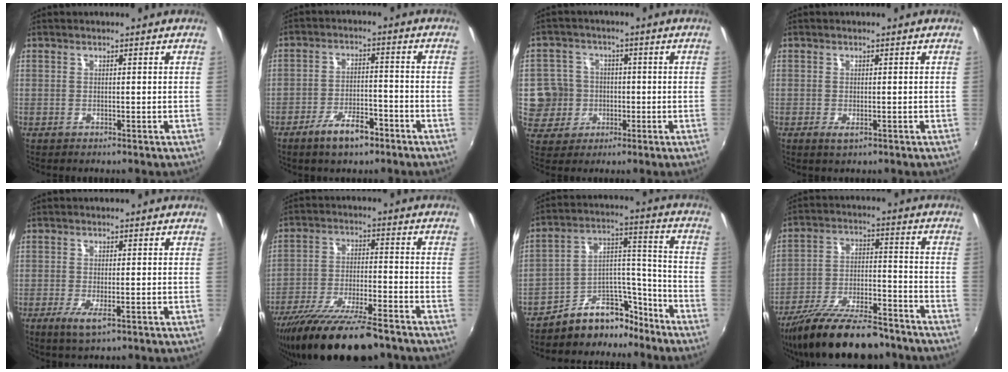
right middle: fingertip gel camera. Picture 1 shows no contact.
{"total": 7.1, "force": [-5.1, 1.8, 4.7], "torque": [-0.095, -0.004, -0.083]}
{"total": 6.8, "force": [-0.8, 6.7, 0.8], "torque": [-0.036, 0.005, -0.014]}
{"total": 1.2, "force": [-0.5, -0.3, 1.0], "torque": [-0.014, -0.009, -0.008]}
{"total": 3.7, "force": [-1.8, 0.1, 3.2], "torque": [-0.065, -0.018, -0.031]}
{"total": 18.4, "force": [-14.7, 3.1, 10.5], "torque": [-0.201, -0.046, -0.241]}
{"total": 11.1, "force": [-9.4, 5.1, 2.9], "torque": [-0.030, 0.065, -0.145]}
{"total": 19.4, "force": [-15.8, 4.9, 10.3], "torque": [-0.187, -0.029, -0.248]}